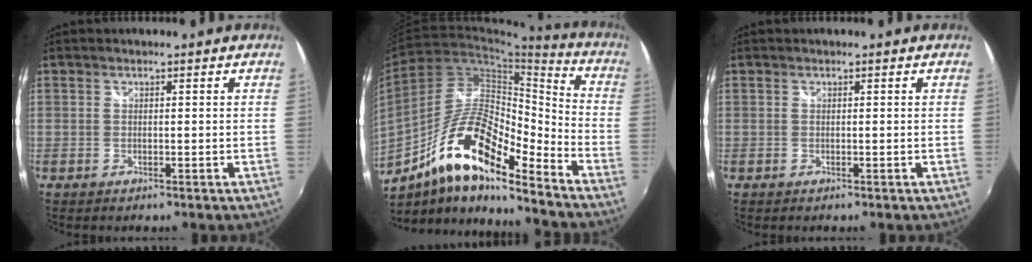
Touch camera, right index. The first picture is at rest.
{"total": 18.3, "force": [-11.4, 5.0, 13.4], "torque": [-0.244, 0.001, -0.220]}
{"total": 0.0}